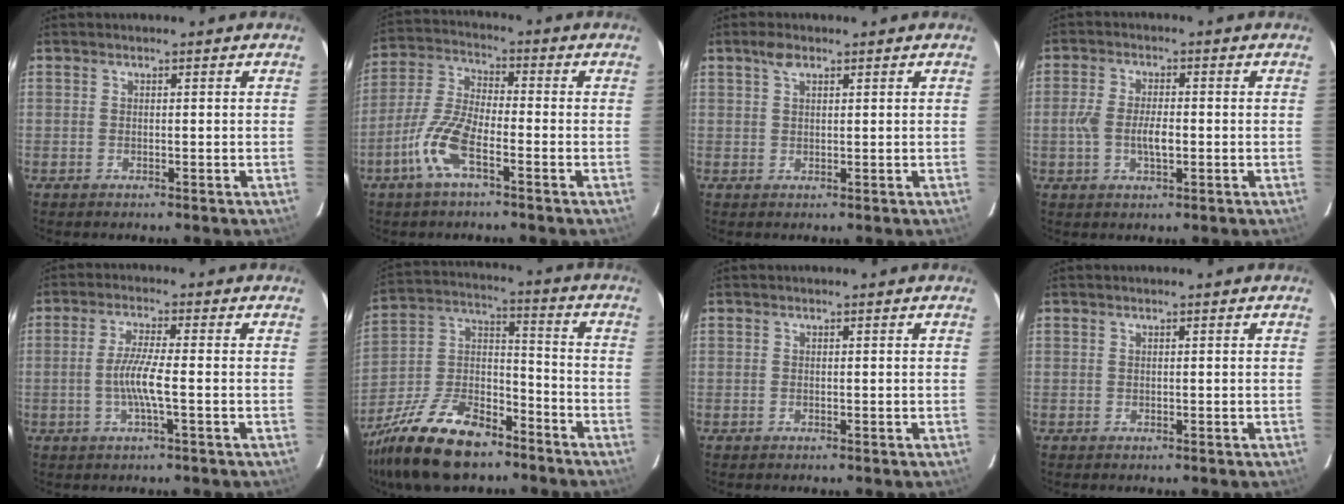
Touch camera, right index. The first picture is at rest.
{"total": 10.0, "force": [-5.0, 2.7, 8.1], "torque": [-0.182, 0.001, -0.105]}
{"total": 2.4, "force": [1.5, 1.1, 1.6], "torque": [-0.029, 0.008, 0.029]}
{"total": 5.9, "force": [-1.2, 2.5, 5.2], "torque": [-0.104, 0.001, -0.021]}
{"total": 5.7, "force": [-1.4, -0.3, 5.5], "torque": [-0.108, -0.003, -0.027]}
{"total": 23.1, "force": [-15.8, 10.2, 13.4], "torque": [-0.283, 0.001, -0.270]}
{"total": 0.0}
{"total": 0.0}